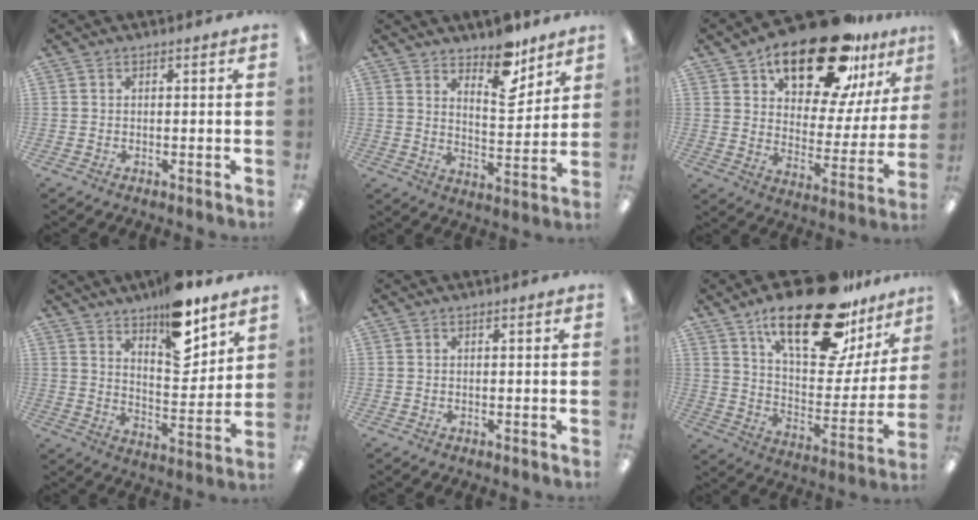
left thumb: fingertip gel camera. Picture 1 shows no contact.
{"total": 10.9, "force": [8.7, 4.4, 5.0], "torque": [-0.053, -0.063, 0.151]}
{"total": 23.4, "force": [16.6, 9.5, 13.5], "torque": [-0.211, -0.097, 0.282]}
{"total": 14.6, "force": [10.9, 5.4, 8.0], "torque": [-0.108, -0.072, 0.186]}
{"total": 0.0}
{"total": 27.7, "force": [18.2, 11.0, 17.7], "torque": [-0.266, -0.105, 0.301]}